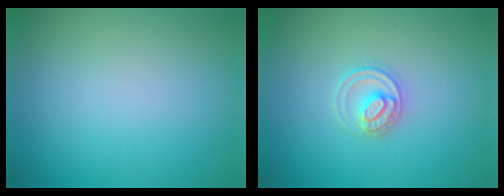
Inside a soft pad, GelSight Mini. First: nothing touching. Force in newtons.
{"total": 2.2, "press": 2.2, "slide": 0.2}